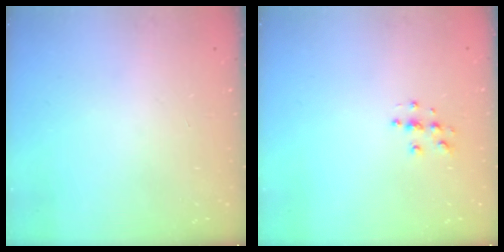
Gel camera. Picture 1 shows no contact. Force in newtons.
{"total": 4.6, "press": 4.6, "slide": 0.5}